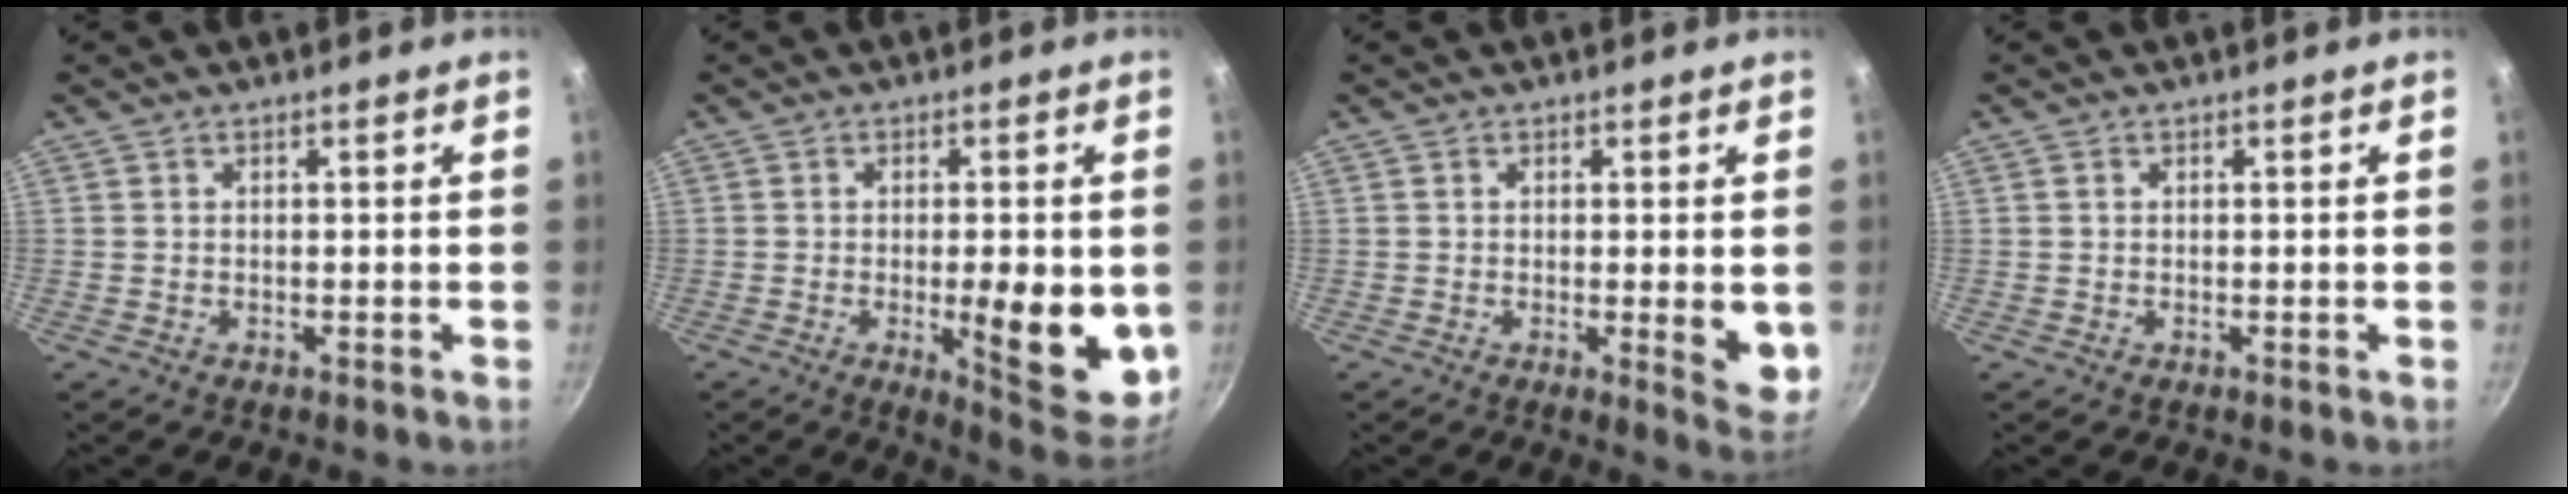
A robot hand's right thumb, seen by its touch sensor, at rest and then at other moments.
{"total": 13.8, "force": [-2.1, 4.5, 12.9], "torque": [-0.149, -0.011, -0.021]}
{"total": 4.9, "force": [0.7, 2.5, 4.1], "torque": [-0.047, -0.011, 0.010]}
{"total": 0.0}